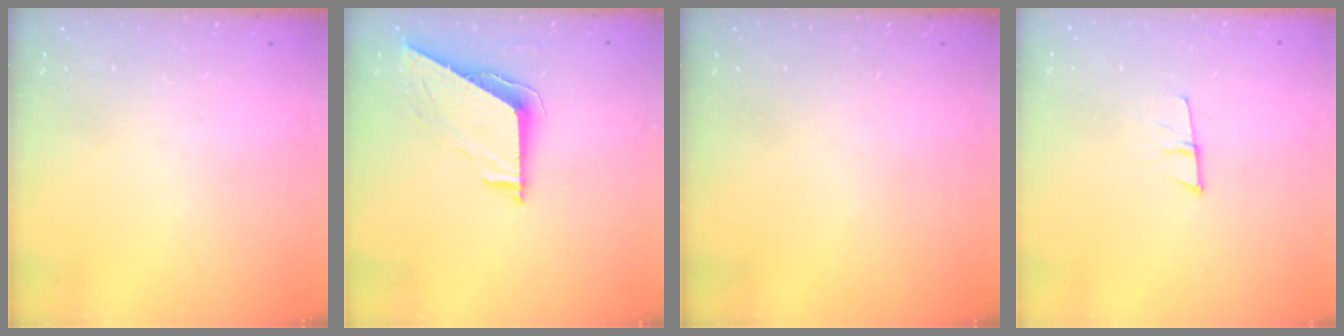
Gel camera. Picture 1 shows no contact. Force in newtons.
{"total": 7.2, "press": 7.2, "slide": 0.5}
{"total": 0.0}
{"total": 6.0, "press": 5.9, "slide": 1.0}